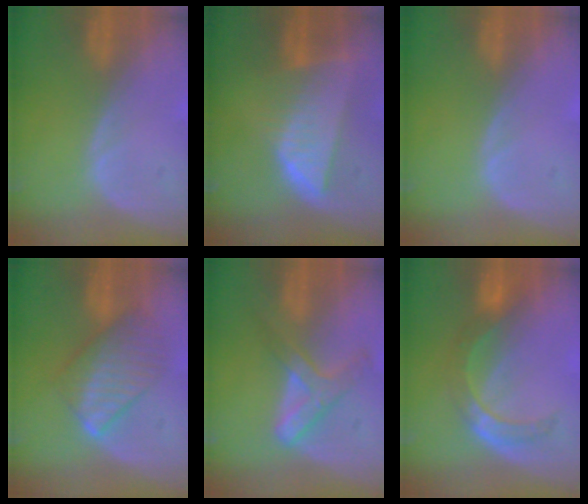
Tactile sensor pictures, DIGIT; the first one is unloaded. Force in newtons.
{"total": 8.3, "press": 7.3, "slide": 4.0}
{"total": 0.0}
{"total": 7.2, "press": 7.2, "slide": 0.2}
{"total": 6.6, "press": 5.8, "slide": 3.3}
{"total": 5.7, "press": 5.7, "slide": 0.2}